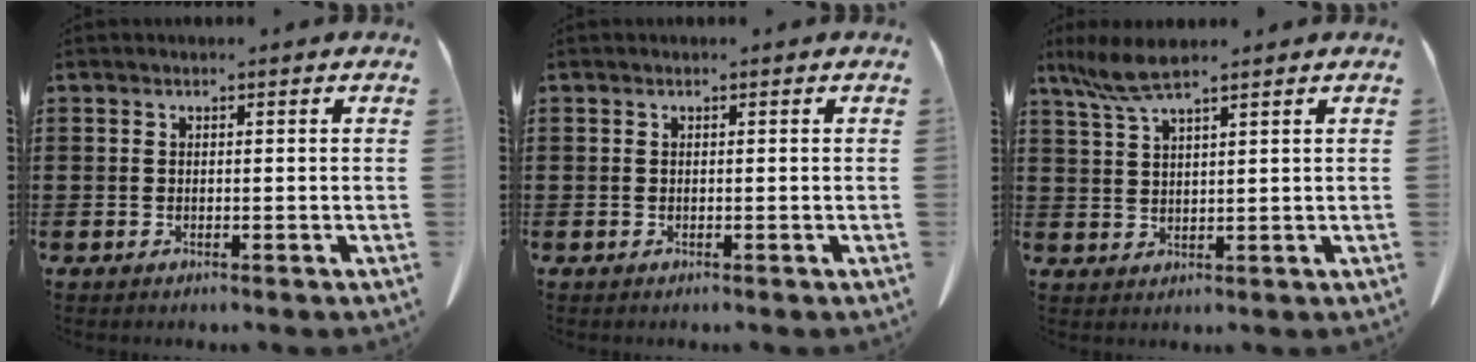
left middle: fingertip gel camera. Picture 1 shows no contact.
{"total": 0.0}
{"total": 5.5, "force": [4.0, 0.8, 3.7], "torque": [-0.091, -0.006, 0.071]}